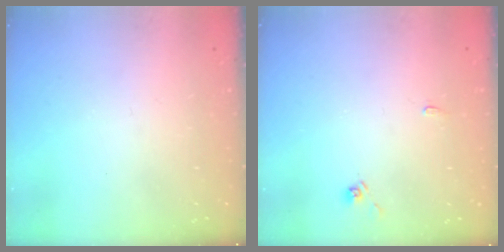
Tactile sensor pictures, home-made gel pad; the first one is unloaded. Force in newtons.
{"total": 2.8, "press": 2.7, "slide": 0.4}